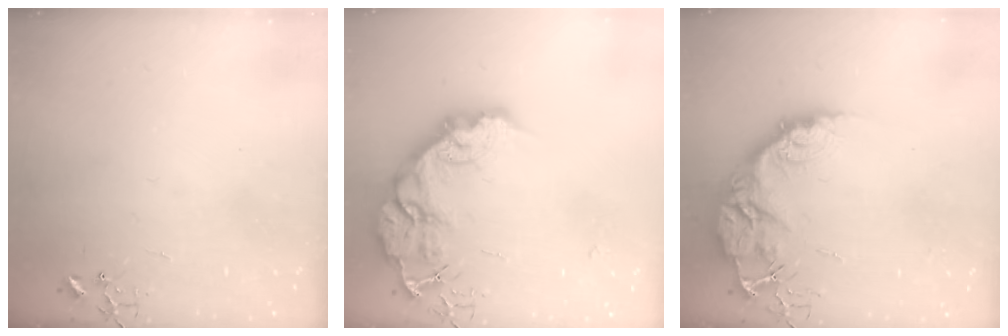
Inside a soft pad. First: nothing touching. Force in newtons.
{"total": 25.5, "press": 25.4, "slide": 2.1}
{"total": 16.1, "press": 16.0, "slide": 1.5}